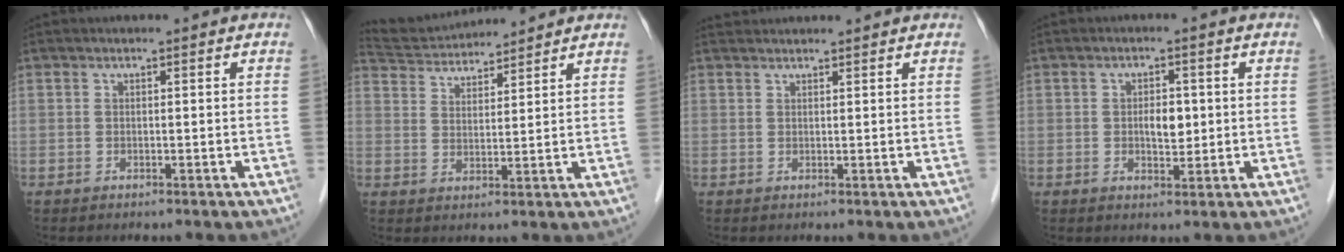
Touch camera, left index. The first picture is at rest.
{"total": 8.5, "force": [8.4, 0.8, 1.3], "torque": [-0.035, 0.027, 0.147]}
{"total": 3.8, "force": [3.7, 0.3, 0.6], "torque": [-0.009, 0.033, 0.053]}
{"total": 3.4, "force": [0.1, 1.8, 2.9], "torque": [-0.046, 0.002, 0.005]}